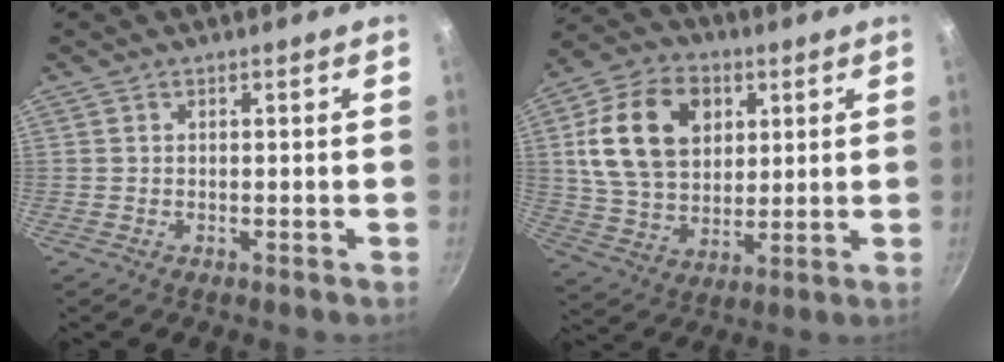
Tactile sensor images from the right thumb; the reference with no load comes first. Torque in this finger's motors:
{"motor_torque": [0.20, 2.68, 1.14, 0.17, 0.23]}